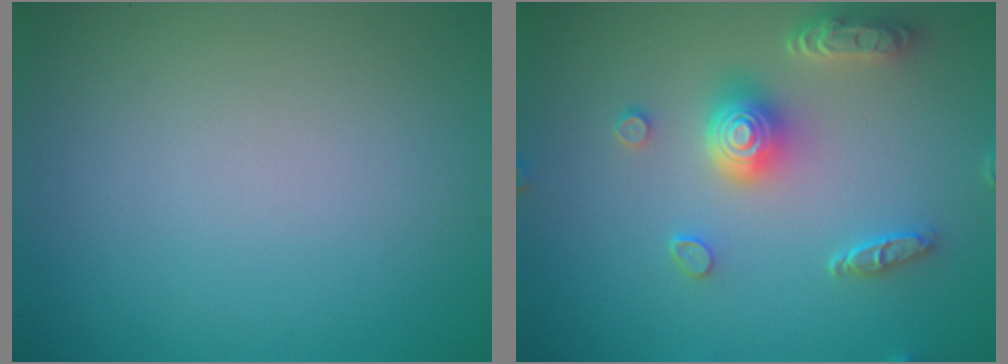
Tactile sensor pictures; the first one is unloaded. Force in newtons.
{"total": 5.0, "press": 4.1, "slide": 2.8}